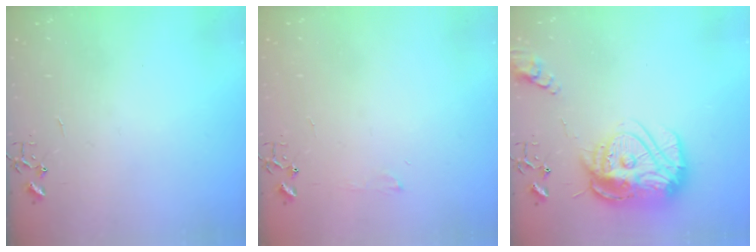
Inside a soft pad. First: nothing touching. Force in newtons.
{"total": 4.2, "press": 4.2, "slide": 0.6}
{"total": 18.8, "press": 18.8, "slide": 1.8}